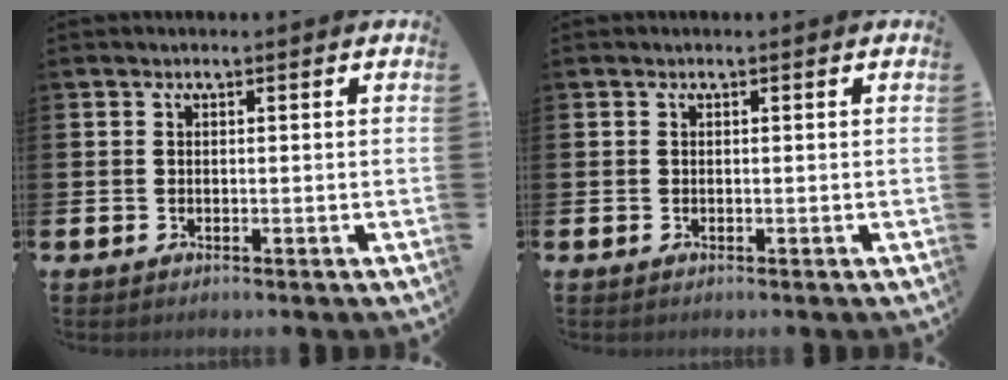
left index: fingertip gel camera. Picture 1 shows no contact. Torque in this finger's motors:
{"motor_torque": [-0.01, 0.01, 0.00, 0.00]}